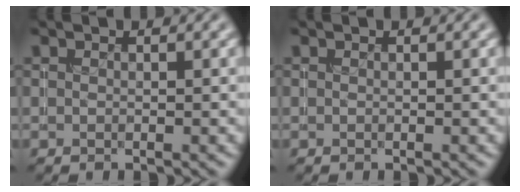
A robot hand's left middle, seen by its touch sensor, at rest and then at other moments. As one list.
[{"total": 0.0}]